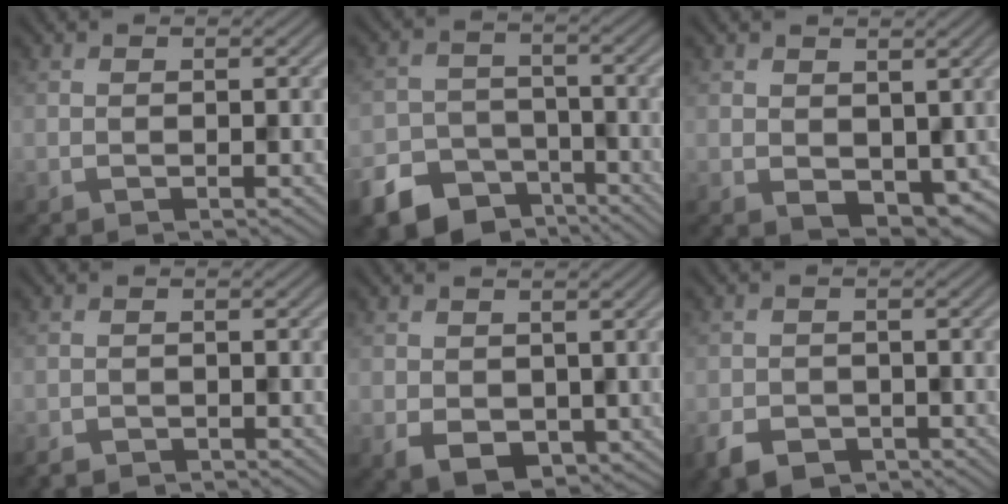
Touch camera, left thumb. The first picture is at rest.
{"total": 10.6, "force": [-7.4, 6.9, 3.2], "torque": [-0.074, -0.029, -0.124]}
{"total": 4.5, "force": [0.8, 3.1, 3.2], "torque": [-0.064, -0.015, 0.020]}
{"total": 1.0, "force": [-0.9, 0.4, 0.0], "torque": [-0.005, -0.004, -0.019]}
{"total": 3.7, "force": [0.1, 2.8, 2.4], "torque": [-0.064, -0.013, 0.008]}
{"total": 3.5, "force": [-2.2, 2.4, 1.4], "torque": [-0.041, -0.012, -0.045]}